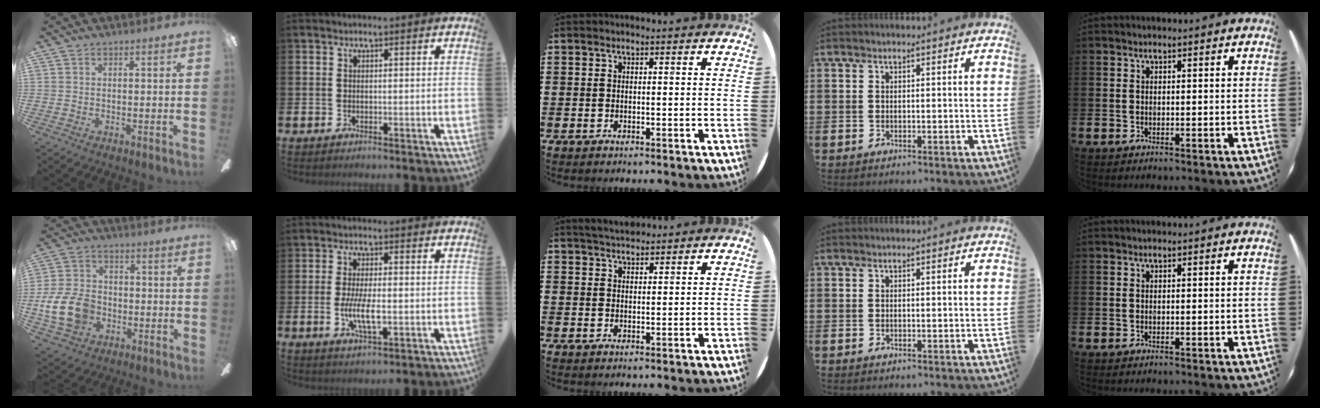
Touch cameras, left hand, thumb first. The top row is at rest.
{"thumb": {"total": 13.2, "force": [-3.4, 9.7, 8.3], "torque": [-0.185, 0.030, -0.056]}, "index": {"total": 5.5, "force": [-0.9, 2.0, 5.0], "torque": [-0.102, -0.001, -0.019]}, "middle": {"total": 3.0, "force": [2.9, 0.5, 0.4], "torque": [-0.013, -0.003, 0.054]}}